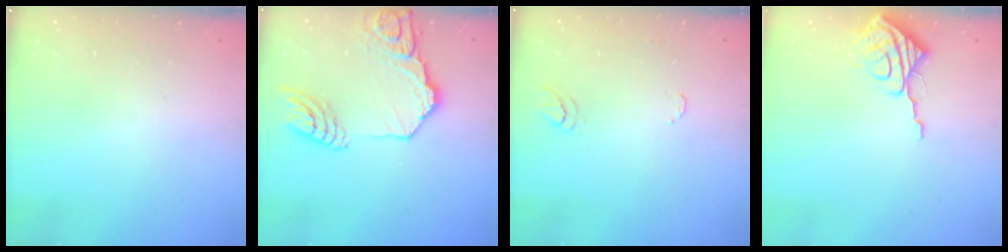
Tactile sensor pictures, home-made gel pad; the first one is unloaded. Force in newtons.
{"total": 18.1, "press": 18.0, "slide": 2.0}
{"total": 6.4, "press": 6.3, "slide": 0.5}
{"total": 9.0, "press": 8.9, "slide": 0.9}